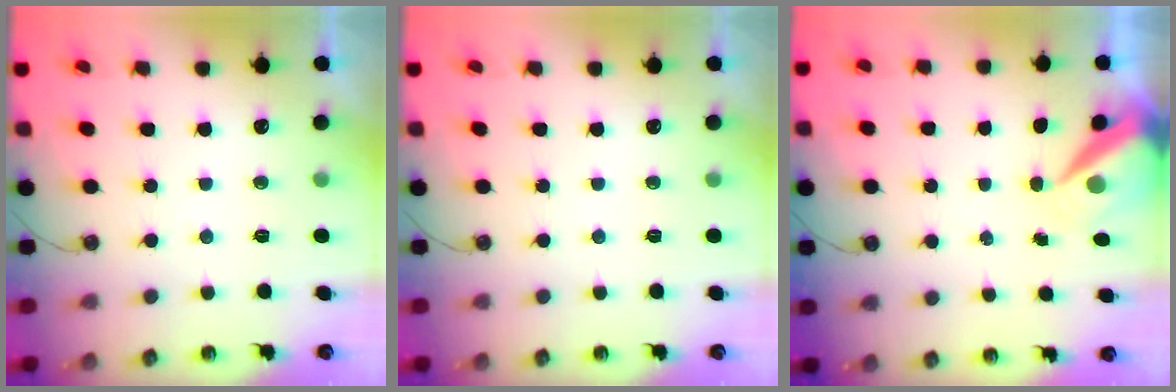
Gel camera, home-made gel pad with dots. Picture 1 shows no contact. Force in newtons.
{"total": 0.0}
{"total": 8.6, "press": 8.5, "slide": 1.1}